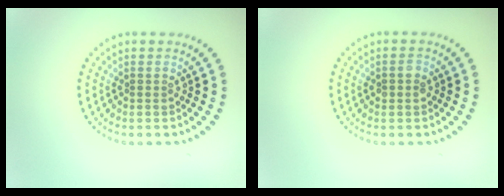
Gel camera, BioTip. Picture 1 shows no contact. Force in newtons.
{"total": 1.1, "press": 1.1, "slide": 0.0}